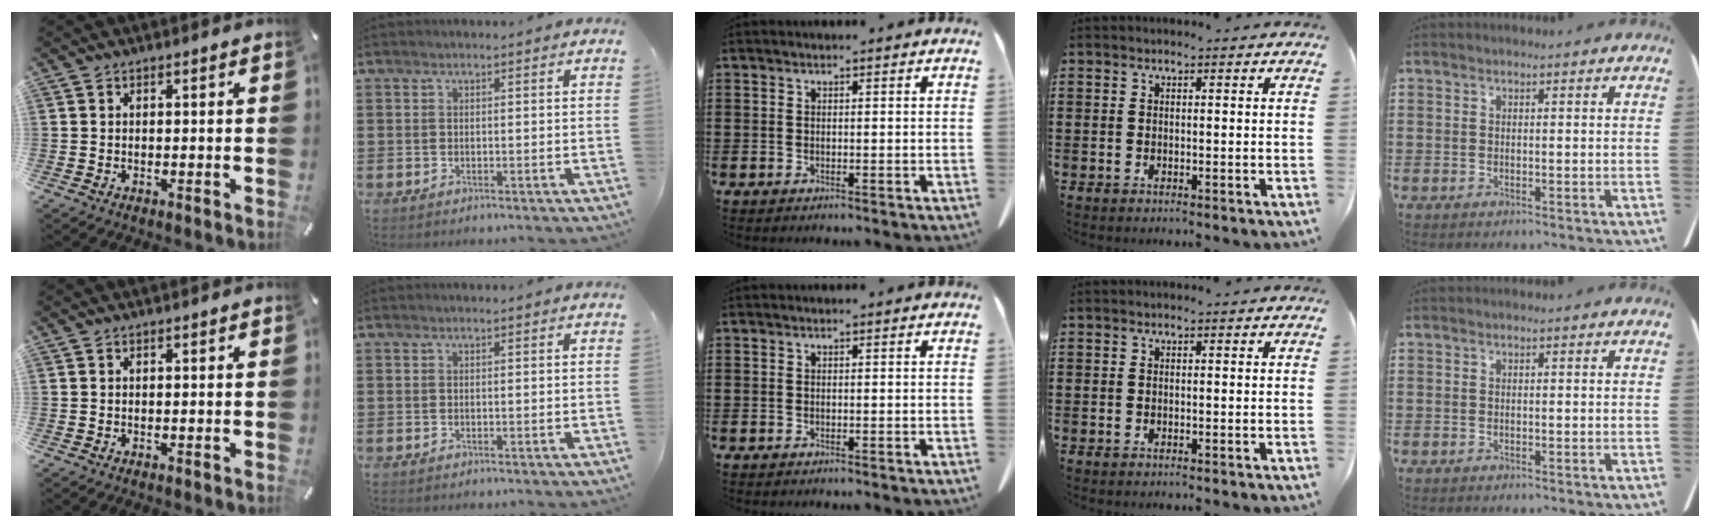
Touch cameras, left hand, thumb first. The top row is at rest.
{}